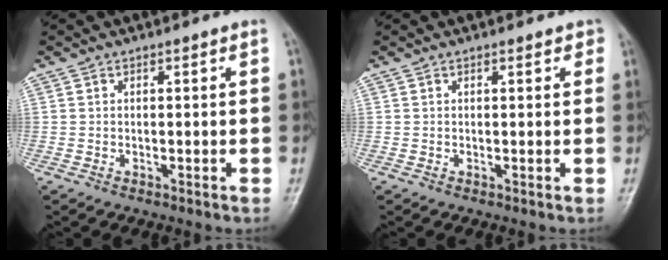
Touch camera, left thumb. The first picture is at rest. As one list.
[{"total": 1.4, "force": [0.8, 0.8, 0.8], "torque": [0.000, -0.002, 0.005]}]